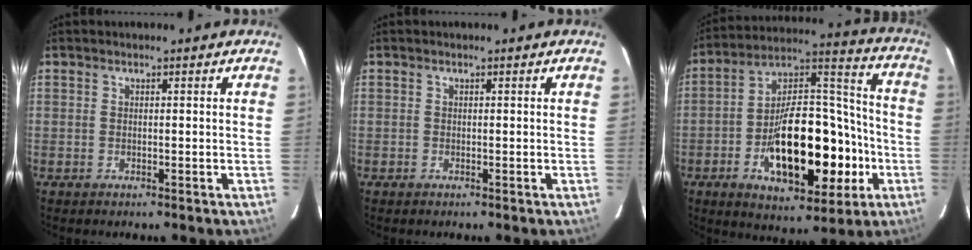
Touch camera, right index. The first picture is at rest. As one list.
[{"total": 0.0}, {"total": 23.3, "force": [-7.5, 11.4, 18.9], "torque": [-0.315, 0.031, -0.103]}]